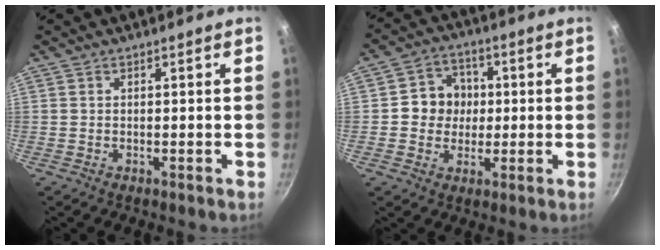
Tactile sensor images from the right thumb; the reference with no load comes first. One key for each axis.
{"total": 8.0, "fx": 0.4, "fy": 7.4, "fz": 3.1, "tx": -0.009, "ty": 0.009, "tz": -0.007}